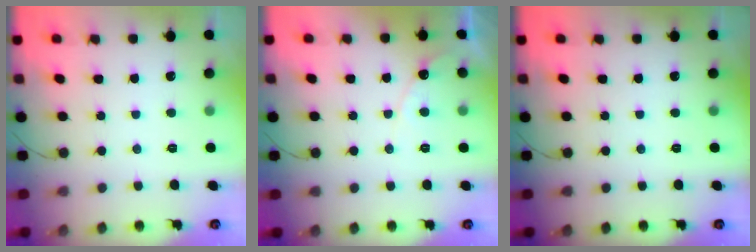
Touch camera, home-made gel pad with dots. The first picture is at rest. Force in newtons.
{"total": 6.6, "press": 6.6, "slide": 0.5}
{"total": 0.0}